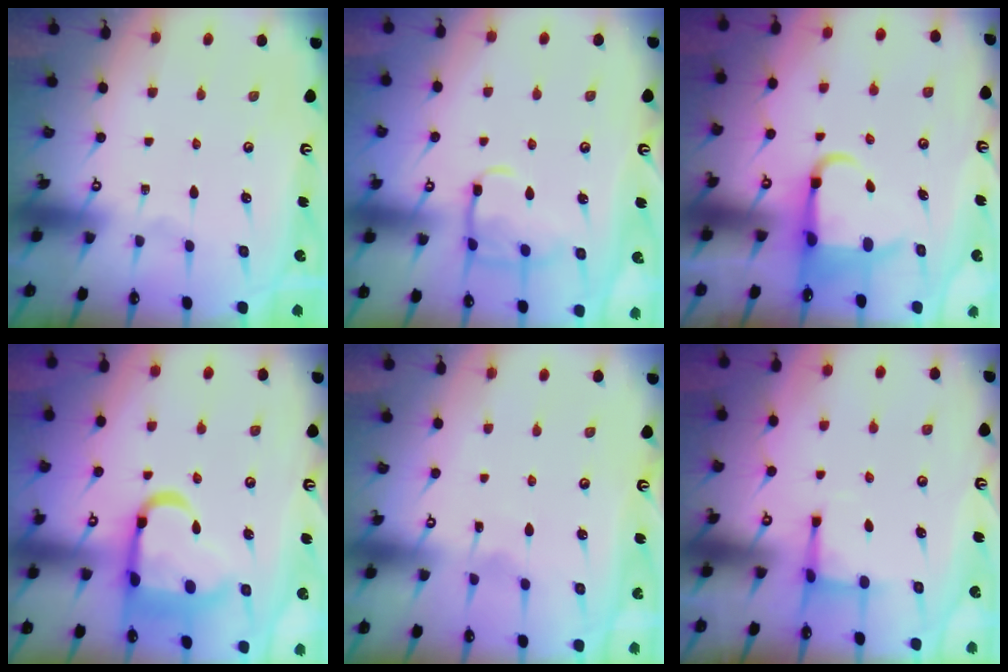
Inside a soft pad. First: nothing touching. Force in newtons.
{"total": 12.2, "press": 12.2, "slide": 0.9}
{"total": 4.9, "press": 4.7, "slide": 1.5}
{"total": 16.0, "press": 15.9, "slide": 1.8}
{"total": 3.1, "press": 3.1, "slide": 0.4}
{"total": 3.1, "press": 3.0, "slide": 0.9}